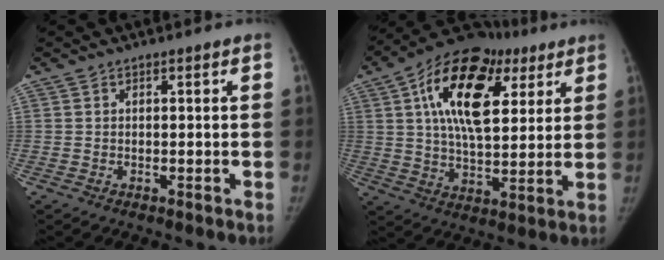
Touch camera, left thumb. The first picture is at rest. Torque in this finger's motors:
{"motor_torque": [0.32, 0.74, 2.28, -0.45, 0.61]}